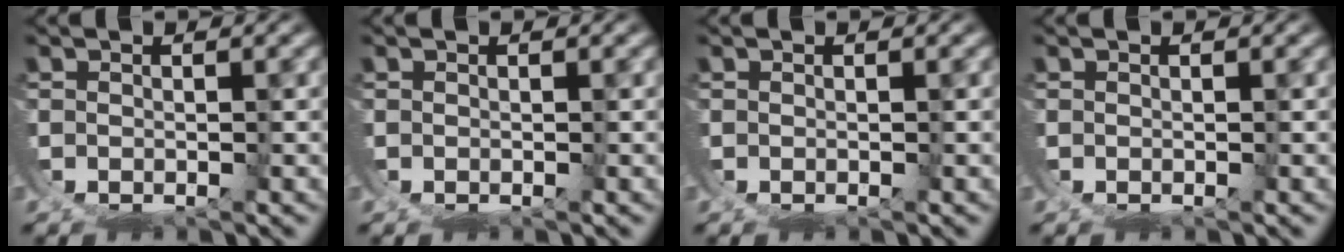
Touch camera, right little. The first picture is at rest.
{"total": 0.0}
{"total": 0.0}
{"total": 0.0}